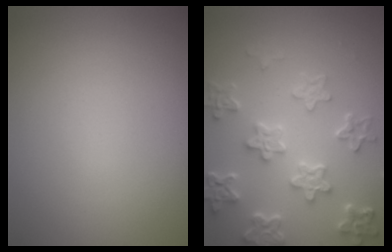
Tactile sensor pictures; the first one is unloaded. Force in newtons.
{"total": 5.6, "press": 4.4, "slide": 3.4}